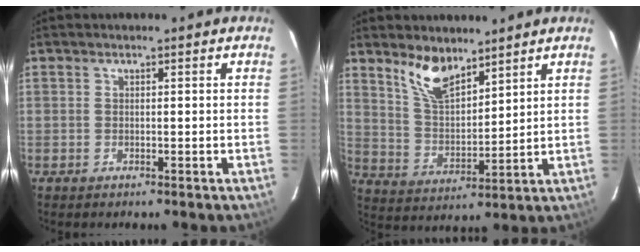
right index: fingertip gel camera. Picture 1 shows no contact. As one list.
[{"total": 9.1, "force": [6.8, 3.4, 5.0], "torque": [-0.094, 0.002, 0.138]}]